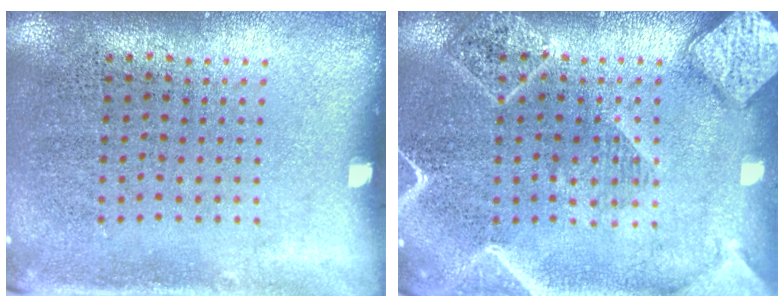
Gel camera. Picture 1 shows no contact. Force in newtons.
{"total": 2.1, "press": 2.1, "slide": 0.2}